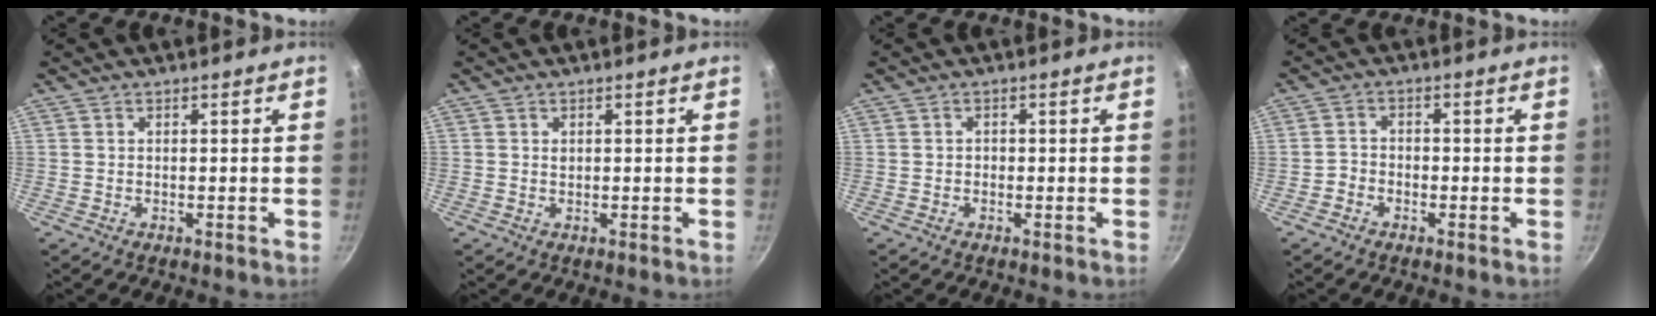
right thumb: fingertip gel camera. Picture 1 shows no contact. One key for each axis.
{"total": 0.7, "fx": 0.2, "fy": 0.5, "fz": 0.4, "tx": -0.003, "ty": 0.000, "tz": 0.003}
{"total": 0.7, "fx": -0.2, "fy": 0.6, "fz": 0.2, "tx": -0.003, "ty": 0.002, "tz": -0.004}
{"total": 2.4, "fx": -1.5, "fy": 1.7, "fz": 0.7, "tx": -0.005, "ty": 0.020, "tz": -0.030}